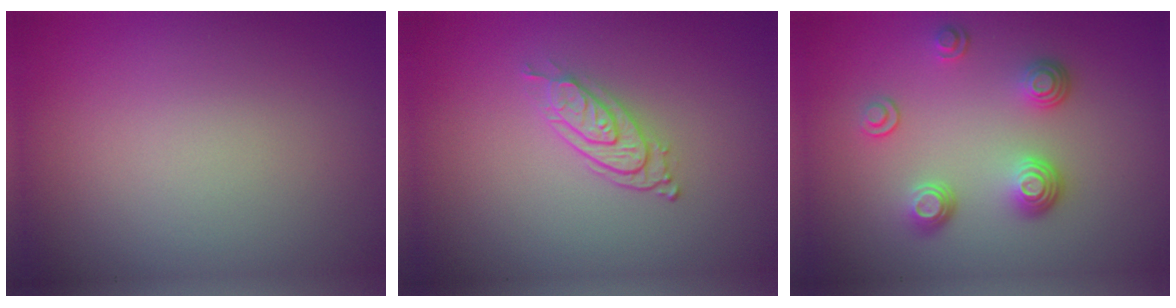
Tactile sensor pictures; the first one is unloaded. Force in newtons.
{"total": 2.7, "press": 2.1, "slide": 1.6}
{"total": 3.5, "press": 2.8, "slide": 2.2}